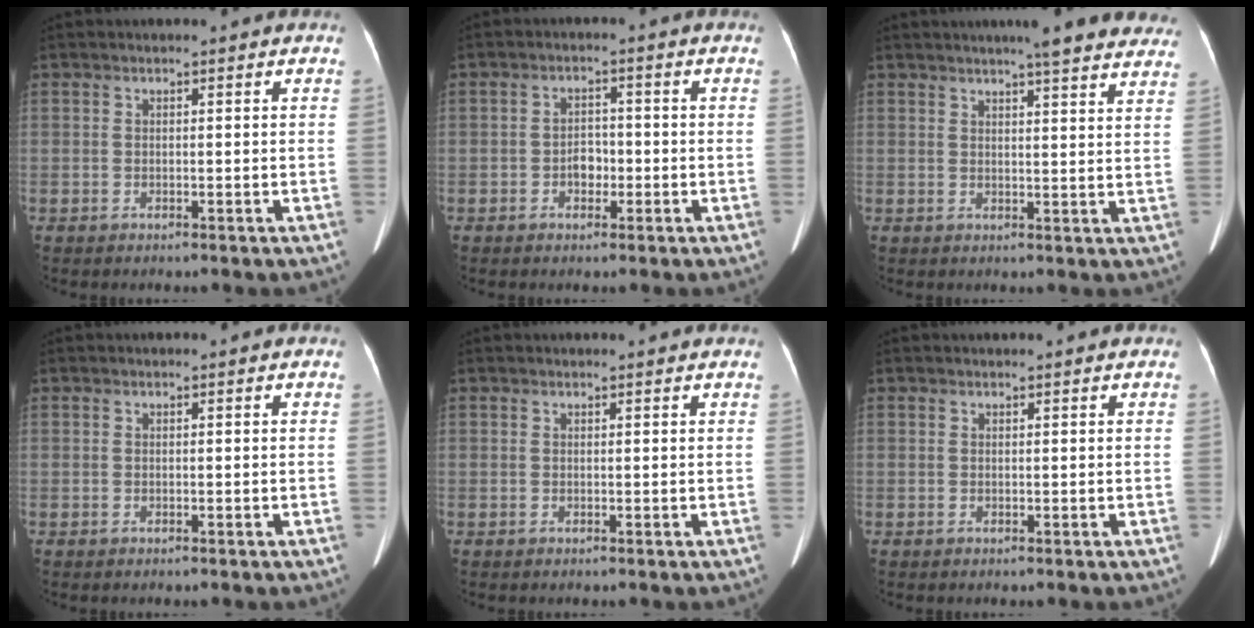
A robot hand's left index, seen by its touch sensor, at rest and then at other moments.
{"total": 2.9, "force": [-1.0, 2.0, 1.8], "torque": [-0.026, 0.010, -0.020]}
{"total": 13.0, "force": [11.2, 1.1, 6.3], "torque": [-0.069, 0.006, 0.117]}
{"total": 0.0}
{"total": 1.2, "force": [1.2, 0.1, 0.2], "torque": [-0.008, 0.008, 0.014]}
{"total": 0.6, "force": [0.6, 0.1, 0.1], "torque": [0.000, 0.009, 0.010]}